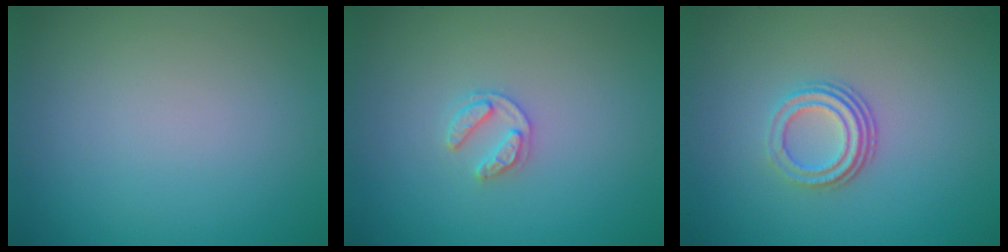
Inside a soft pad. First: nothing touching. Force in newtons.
{"total": 1.8, "press": 1.8, "slide": 0.3}
{"total": 3.0, "press": 2.1, "slide": 2.1}